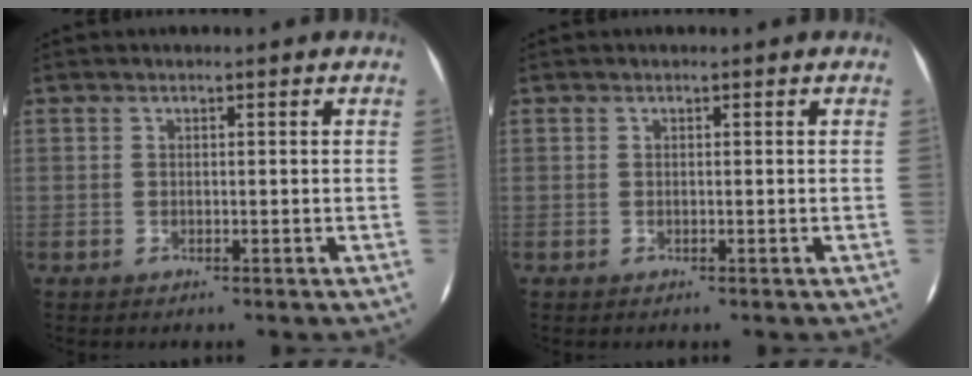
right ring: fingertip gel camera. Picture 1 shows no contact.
{"total": 0.0}